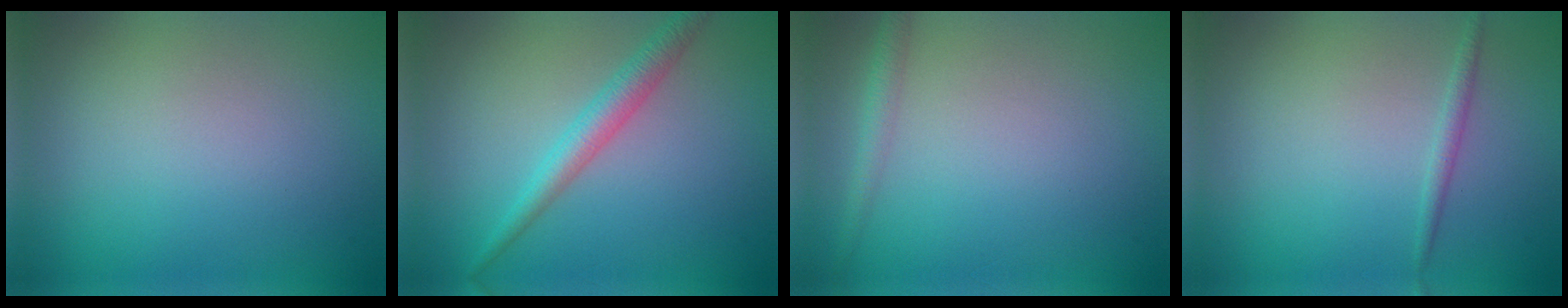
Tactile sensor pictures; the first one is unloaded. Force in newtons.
{"total": 2.8, "press": 2.8, "slide": 0.1}
{"total": 1.6, "press": 1.6, "slide": 0.1}
{"total": 0.9, "press": 0.9, "slide": 0.0}